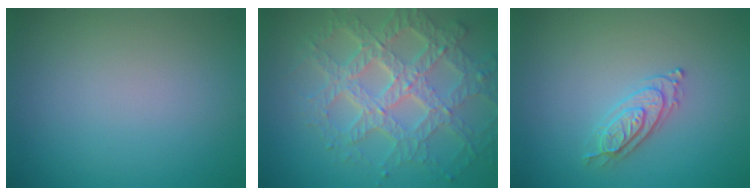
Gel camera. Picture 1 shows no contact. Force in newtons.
{"total": 7.8, "press": 5.6, "slide": 5.3}
{"total": 2.2, "press": 2.2, "slide": 0.3}